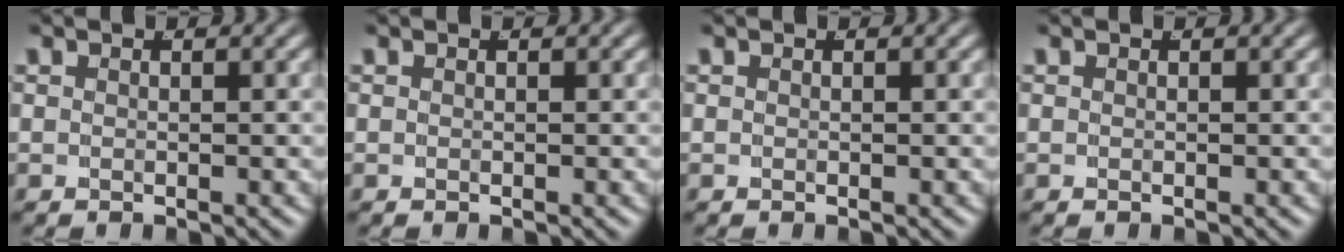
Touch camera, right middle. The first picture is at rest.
{"total": 0.0}
{"total": 0.0}
{"total": 0.0}